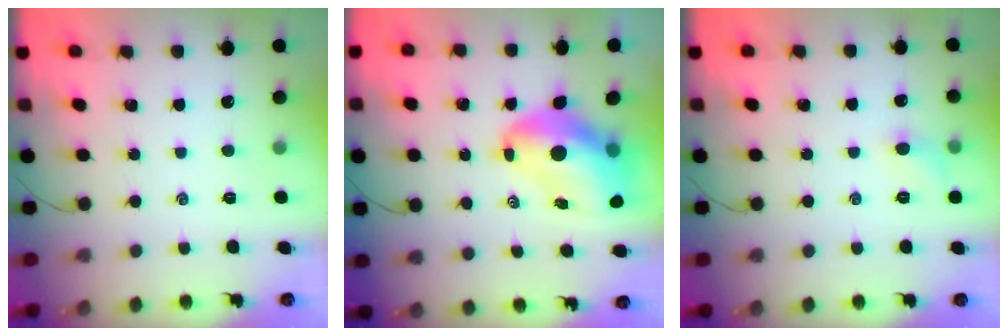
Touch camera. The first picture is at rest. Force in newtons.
{"total": 13.7, "press": 13.2, "slide": 3.7}
{"total": 5.6, "press": 5.3, "slide": 1.8}